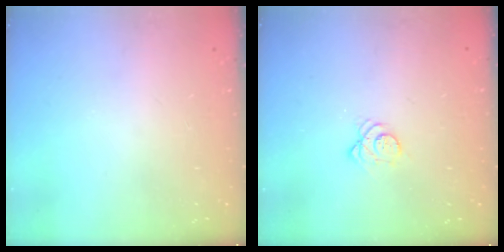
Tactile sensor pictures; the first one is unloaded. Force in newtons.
{"total": 4.3, "press": 4.3, "slide": 0.3}